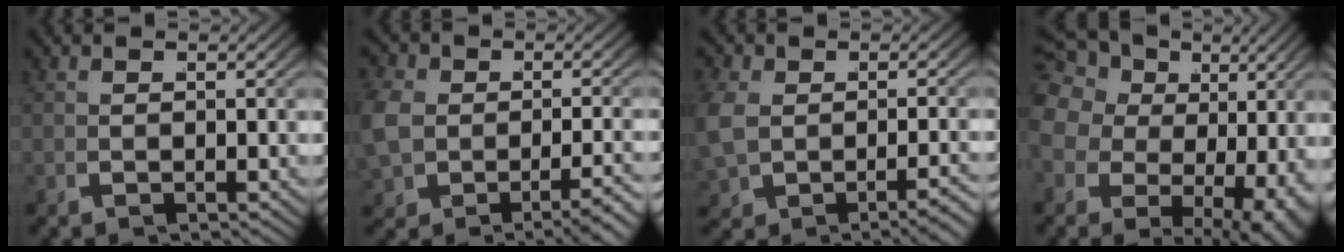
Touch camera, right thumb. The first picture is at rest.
{"total": 4.5, "force": [-1.7, 3.4, 2.5], "torque": [-0.064, -0.011, -0.023]}
{"total": 3.4, "force": [-1.3, 2.4, 2.0], "torque": [-0.054, -0.008, -0.013]}
{"total": 12.8, "force": [3.7, 9.3, 7.9], "torque": [-0.144, -0.013, 0.061]}